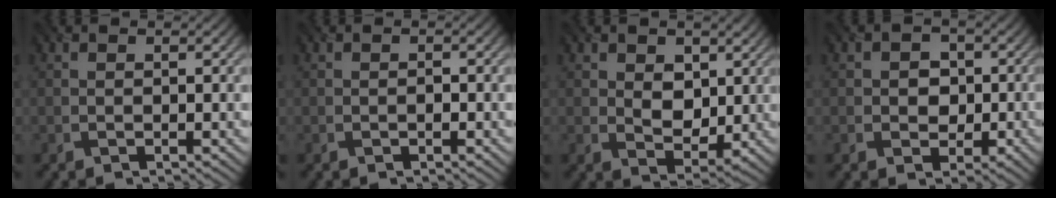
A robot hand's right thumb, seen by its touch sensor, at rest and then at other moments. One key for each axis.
{"total": 0.6, "fx": -0.3, "fy": 0.3, "fz": 0.4, "tx": -0.006, "ty": 0.001, "tz": -0.004}
{"total": 4.9, "fx": 1.5, "fy": 3.4, "fz": 3.2, "tx": -0.071, "ty": -0.004, "tz": 0.018}
{"total": 4.0, "fx": -0.2, "fy": 3.6, "fz": 1.7, "tx": -0.015, "ty": 0.003, "tz": -0.016}